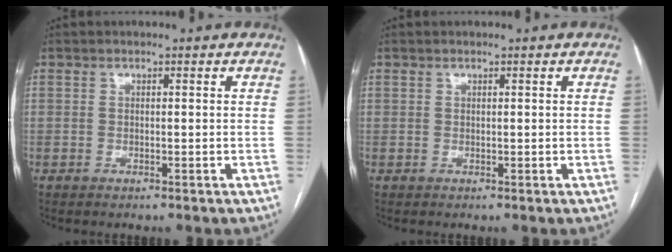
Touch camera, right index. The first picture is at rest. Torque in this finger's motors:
{"motor_torque": [0.00, 0.00, 0.00, 0.00]}